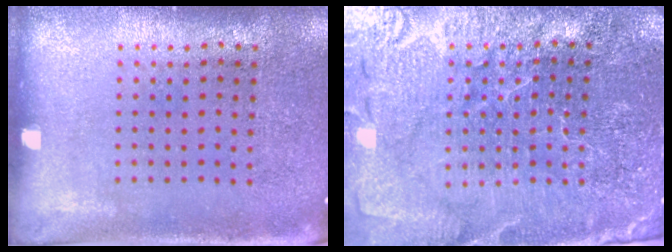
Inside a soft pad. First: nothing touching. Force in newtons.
{"total": 4.1, "press": 3.9, "slide": 1.3}